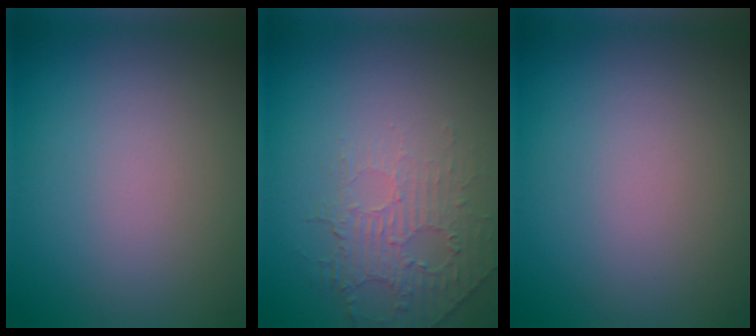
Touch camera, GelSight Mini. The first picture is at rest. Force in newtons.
{"total": 2.1, "press": 1.2, "slide": 1.7}
{"total": 0.0}